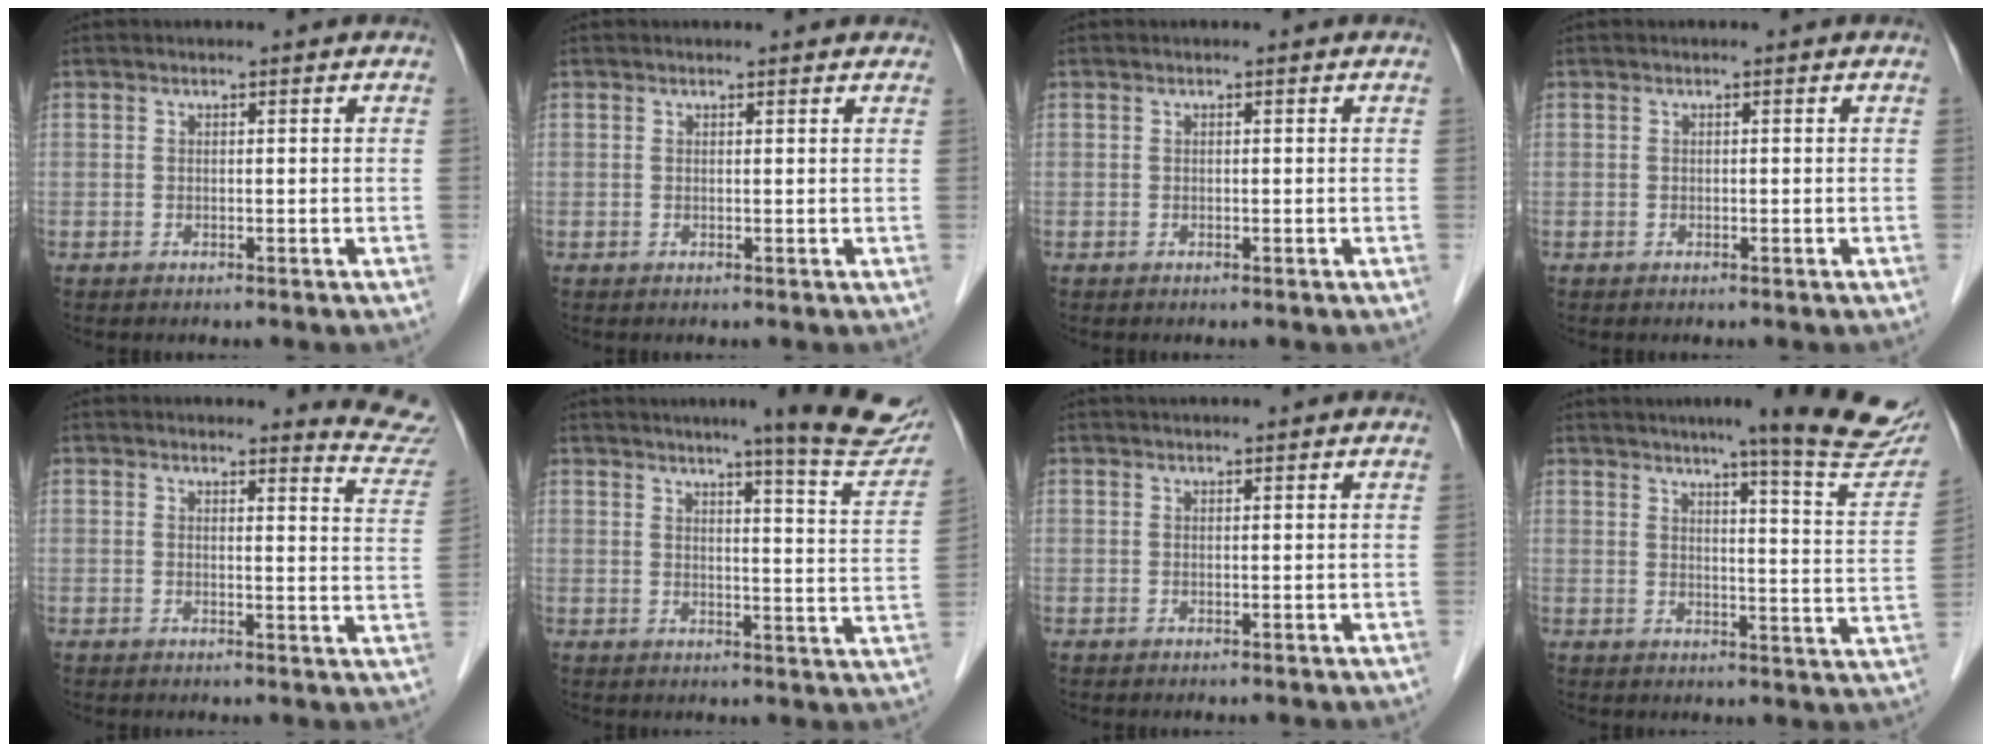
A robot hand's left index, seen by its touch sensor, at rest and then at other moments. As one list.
[{"total": 2.7, "force": [2.5, 0.7, 0.6], "torque": [-0.010, 0.006, 0.017]}, {"total": 0.0}, {"total": 0.0}, {"total": 6.7, "force": [6.6, -0.4, -0.3], "torque": [0.003, -0.071, 0.051]}, {"total": 13.9, "force": [11.7, 0.0, 7.6], "torque": [-0.082, -0.035, 0.123]}, {"total": 2.9, "force": [2.7, 0.0, 1.1], "torque": [-0.012, 0.029, 0.035]}, {"total": 16.3, "force": [13.6, -0.1, 8.9], "torque": [-0.101, -0.049, 0.150]}]